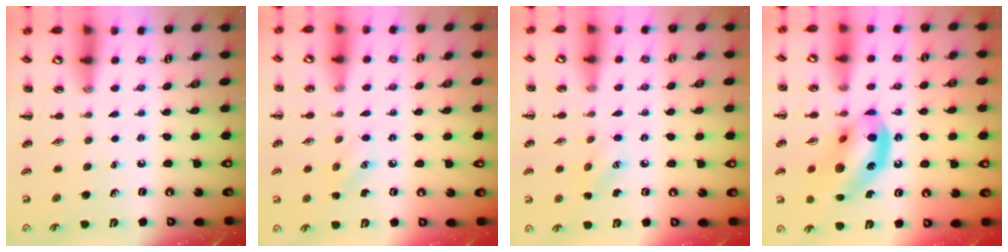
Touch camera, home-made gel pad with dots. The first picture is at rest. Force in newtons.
{"total": 4.6, "press": 4.4, "slide": 1.3}
{"total": 5.1, "press": 4.9, "slide": 1.4}
{"total": 16.4, "press": 16.1, "slide": 3.2}